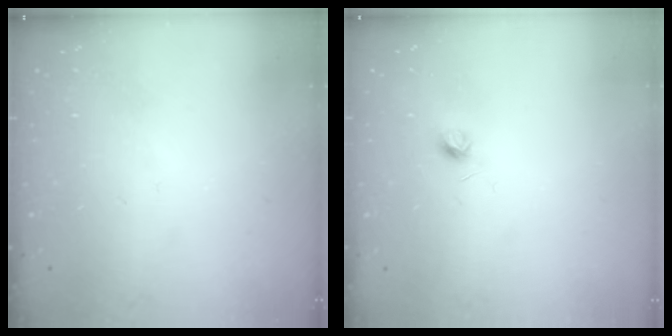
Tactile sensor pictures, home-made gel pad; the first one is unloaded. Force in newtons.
{"total": 4.1, "press": 4.0, "slide": 0.6}